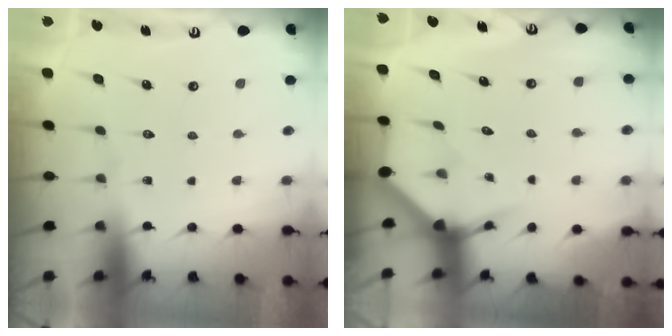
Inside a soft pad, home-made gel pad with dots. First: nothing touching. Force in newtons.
{"total": 3.6, "press": 3.6, "slide": 0.1}